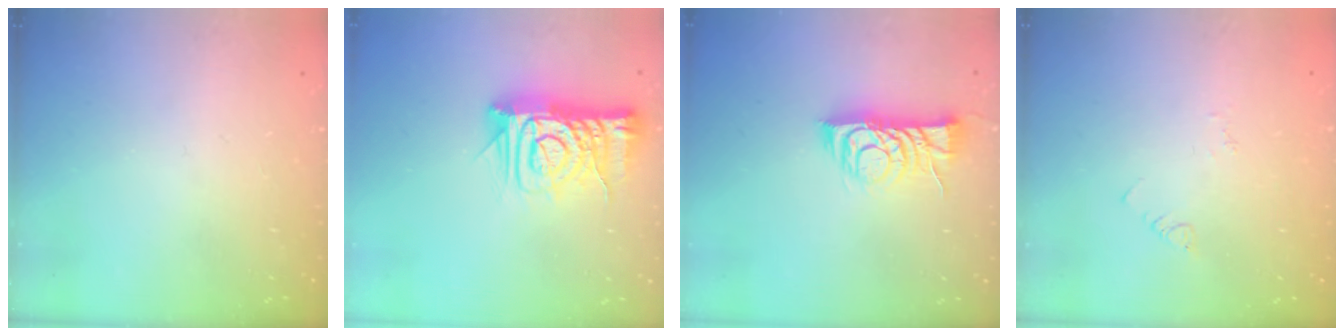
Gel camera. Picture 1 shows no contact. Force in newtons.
{"total": 13.2, "press": 13.1, "slide": 1.6}
{"total": 9.2, "press": 9.2, "slide": 0.3}
{"total": 2.5, "press": 2.5, "slide": 0.4}